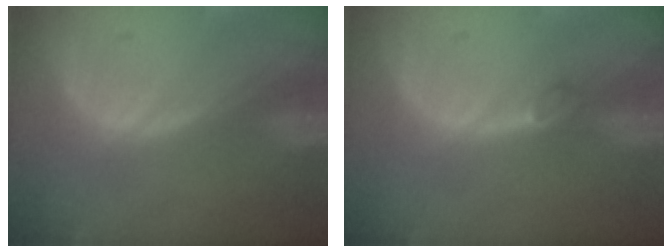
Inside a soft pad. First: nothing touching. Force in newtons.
{"total": 1.4, "press": 1.3, "slide": 0.3}